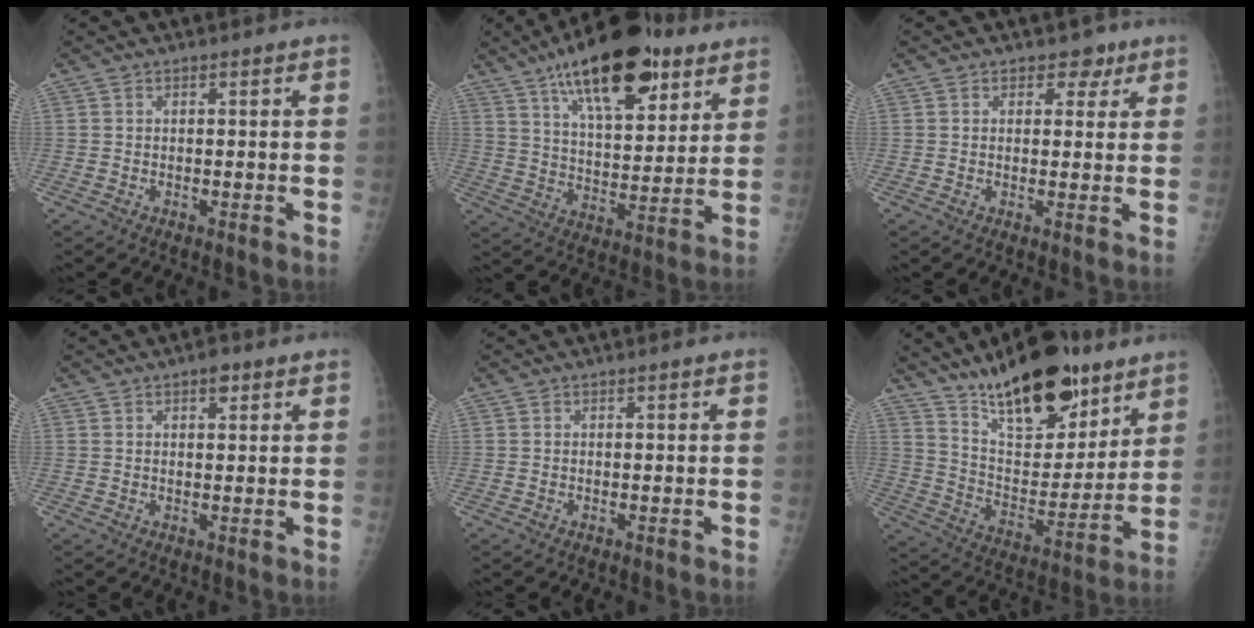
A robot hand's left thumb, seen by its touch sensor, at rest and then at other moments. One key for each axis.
{"total": 22.5, "fx": 13.2, "fy": 9.2, "fz": 15.7, "tx": -0.221, "ty": -0.034, "tz": 0.214}
{"total": 3.6, "fx": 2.2, "fy": 2.6, "fz": 1.4, "tx": 0.008, "ty": -0.008, "tz": 0.027}
{"total": 2.3, "fx": 1.4, "fy": 1.0, "fz": 1.5, "tx": -0.014, "ty": -0.004, "tz": 0.017}
{"total": 0.0}
{"total": 22.4, "fx": 15.7, "fy": 8.8, "fz": 13.3, "tx": -0.168, "ty": -0.083, "tz": 0.262}